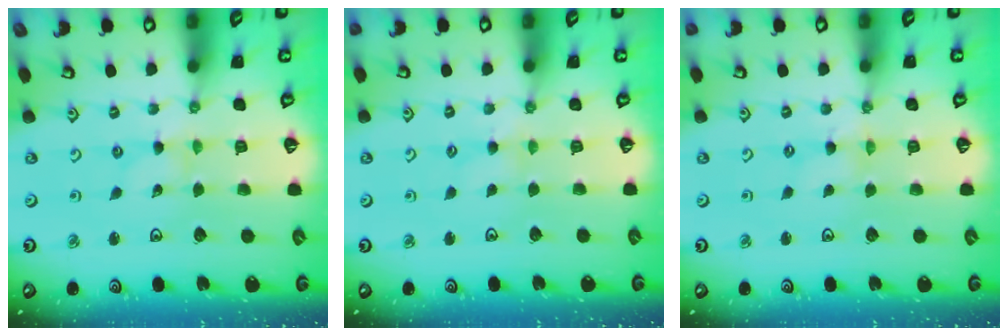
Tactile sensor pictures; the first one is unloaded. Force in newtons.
{"total": 2.3, "press": 2.3, "slide": 0.4}
{"total": 0.0}